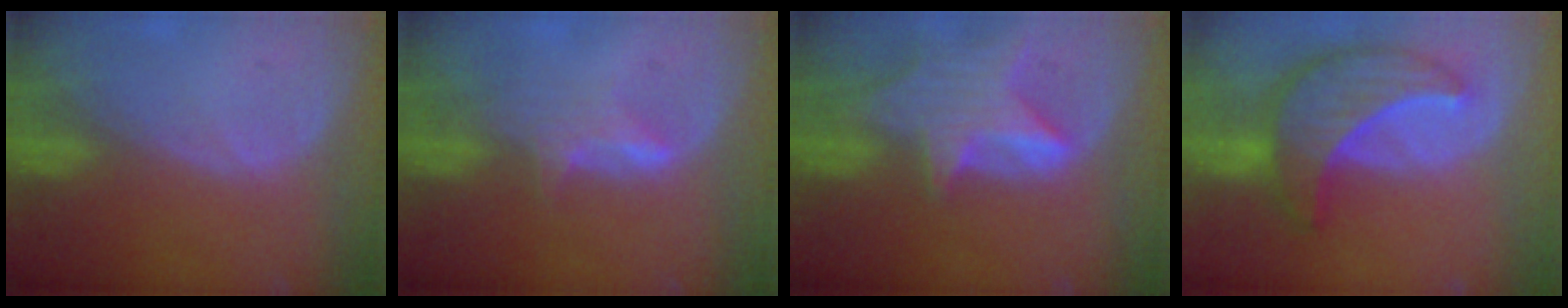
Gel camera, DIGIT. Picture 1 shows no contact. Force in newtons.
{"total": 2.9, "press": 2.9, "slide": 0.4}
{"total": 8.5, "press": 7.6, "slide": 3.9}
{"total": 10.0, "press": 10.0, "slide": 0.8}